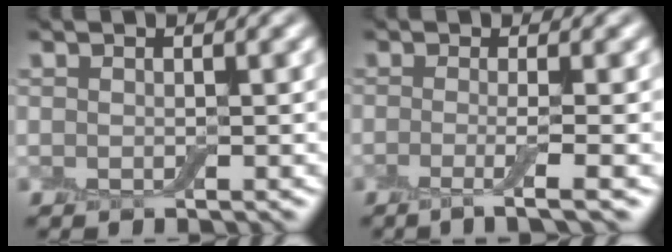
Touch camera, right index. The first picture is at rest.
{"total": 3.4, "force": [-1.0, 0.8, 3.2], "torque": [-0.046, -0.008, -0.027]}